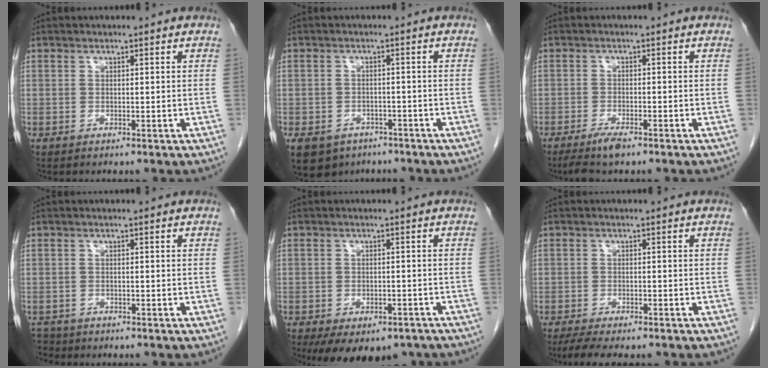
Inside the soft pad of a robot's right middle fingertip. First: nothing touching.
{"total": 11.2, "force": [-6.6, 8.2, 3.7], "torque": [-0.104, -0.009, -0.088]}
{"total": 3.8, "force": [-2.9, 0.6, 2.4], "torque": [-0.050, -0.007, -0.052]}
{"total": 2.5, "force": [-2.3, 1.0, -0.3], "torque": [-0.002, -0.004, -0.041]}
{"total": 11.6, "force": [-8.2, 6.2, 5.4], "torque": [-0.090, -0.004, -0.105]}
{"total": 6.6, "force": [-5.5, 1.8, 3.3], "torque": [-0.050, -0.012, -0.084]}